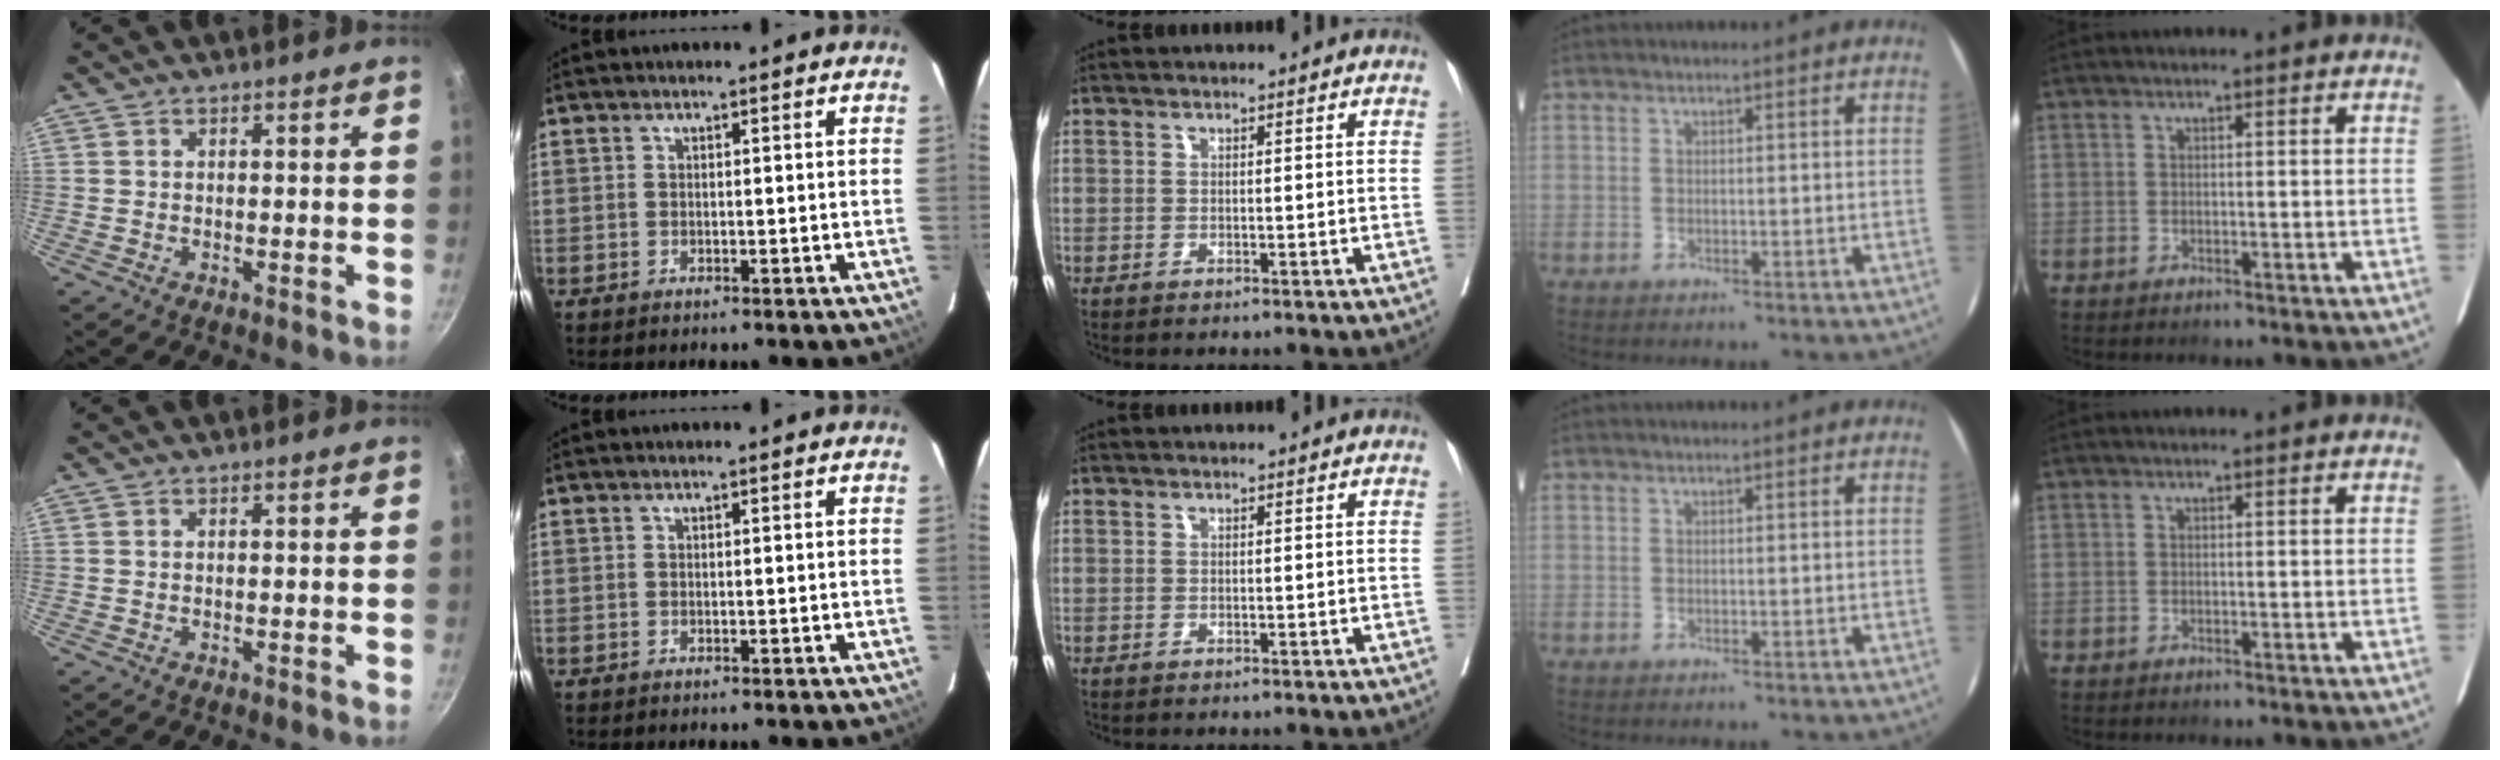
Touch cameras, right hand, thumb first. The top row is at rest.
{}